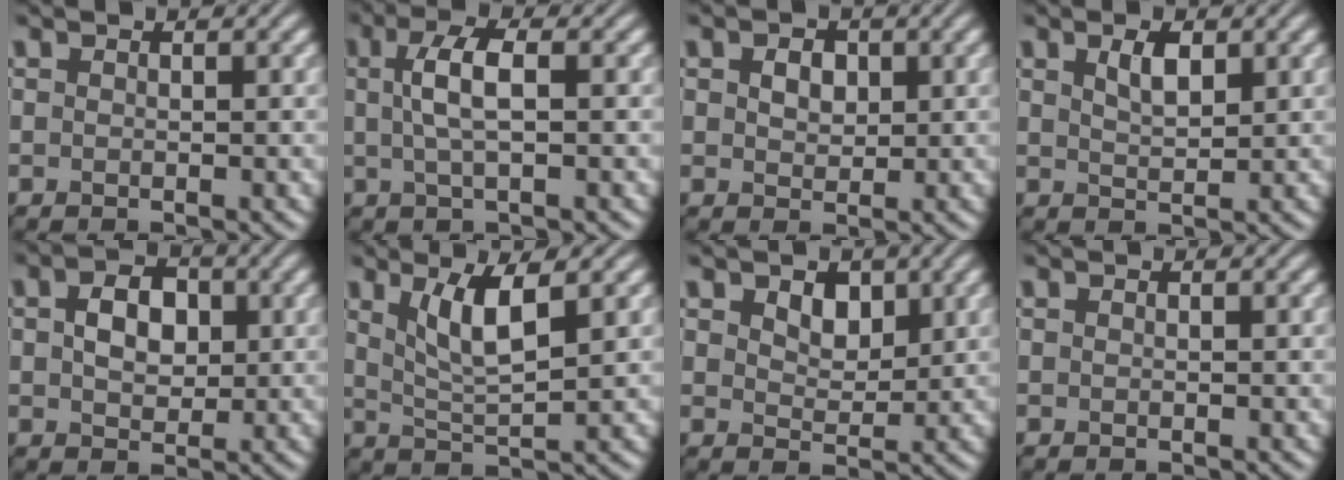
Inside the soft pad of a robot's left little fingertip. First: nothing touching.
{"total": 3.6, "force": [0.6, 1.0, 3.4], "torque": [-0.068, 0.007, 0.009]}
{"total": 2.1, "force": [0.7, 1.5, 1.3], "torque": [-0.026, -0.001, 0.011]}
{"total": 2.2, "force": [1.1, 0.9, 1.6], "torque": [-0.032, 0.001, 0.023]}
{"total": 3.9, "force": [0.6, 2.7, 2.7], "torque": [-0.054, 0.004, 0.008]}
{"total": 4.4, "force": [1.8, 1.1, 3.9], "torque": [-0.080, -0.007, 0.037]}
{"total": 2.6, "force": [1.3, 1.7, 1.6], "torque": [-0.031, -0.003, 0.019]}
{"total": 0.0}